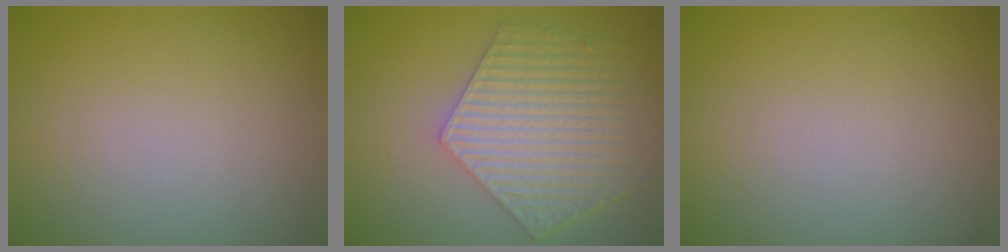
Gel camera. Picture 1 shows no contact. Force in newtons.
{"total": 6.4, "press": 4.9, "slide": 4.1}
{"total": 0.0}